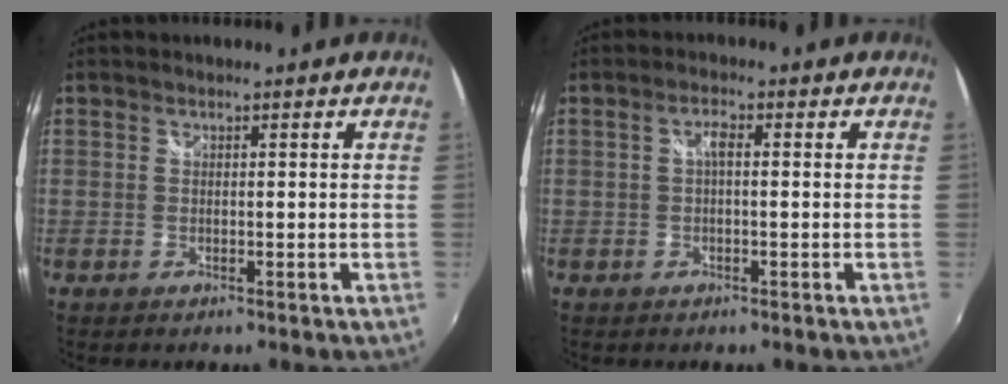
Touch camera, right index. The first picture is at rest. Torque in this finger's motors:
{"motor_torque": [0.23, -0.13, 0.14, 0.04]}